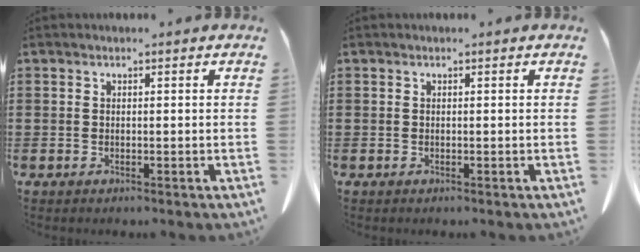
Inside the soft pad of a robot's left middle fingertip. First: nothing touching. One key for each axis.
{"total": 0.0}